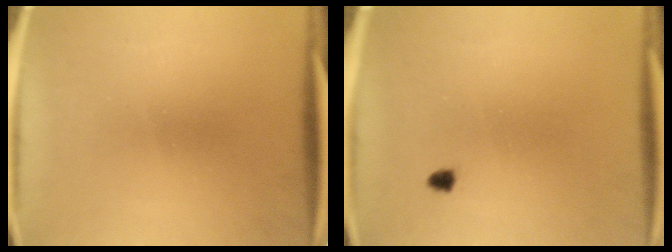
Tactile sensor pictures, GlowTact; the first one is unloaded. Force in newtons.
{"total": 1.0}